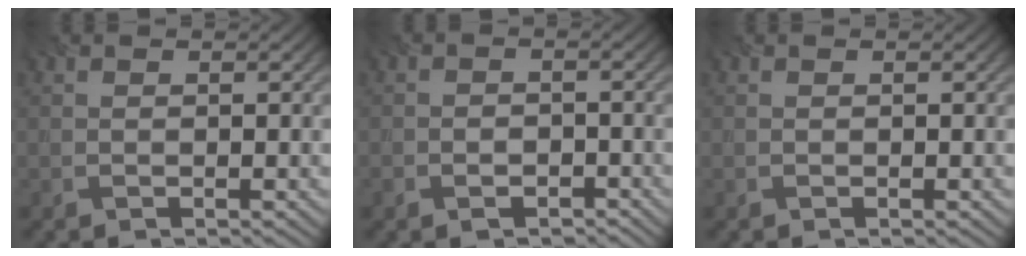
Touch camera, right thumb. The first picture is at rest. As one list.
[{"total": 3.0, "force": [-1.8, 1.9, 1.4], "torque": [-0.013, 0.000, -0.034]}, {"total": 0.0}]